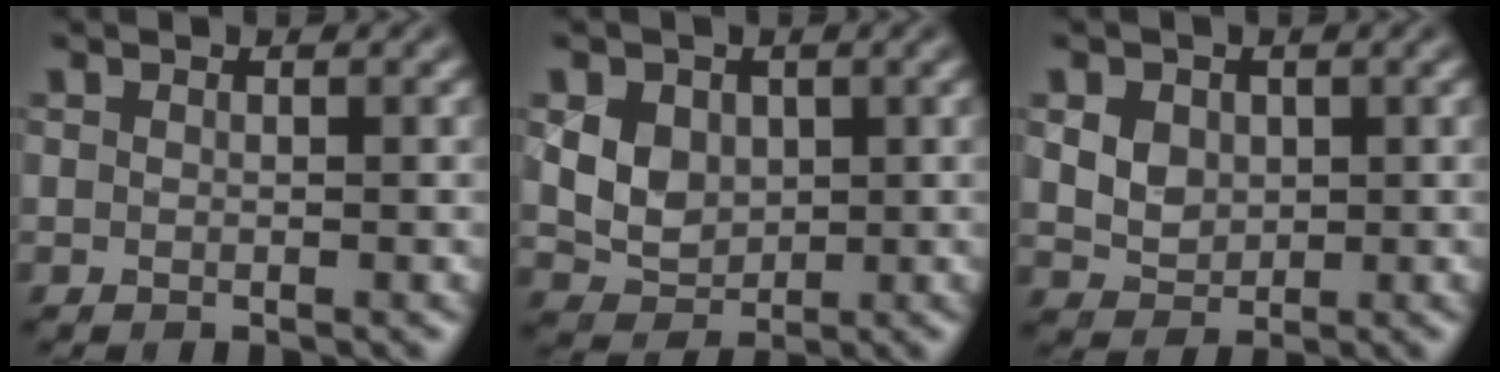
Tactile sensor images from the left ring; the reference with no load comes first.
{"total": 4.3, "force": [1.0, 3.5, 2.3], "torque": [-0.053, -0.002, 0.025]}
{"total": 4.8, "force": [1.6, 3.8, 2.5], "torque": [-0.053, 0.019, 0.021]}